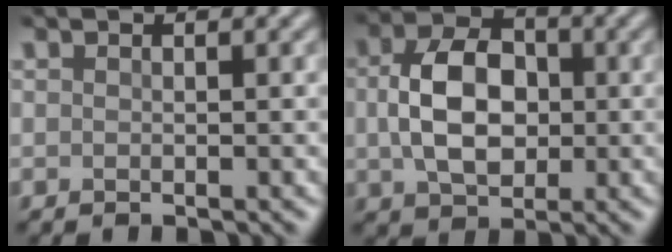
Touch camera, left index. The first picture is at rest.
{"total": 7.0, "force": [0.3, 4.8, 5.0], "torque": [-0.097, 0.006, 0.002]}